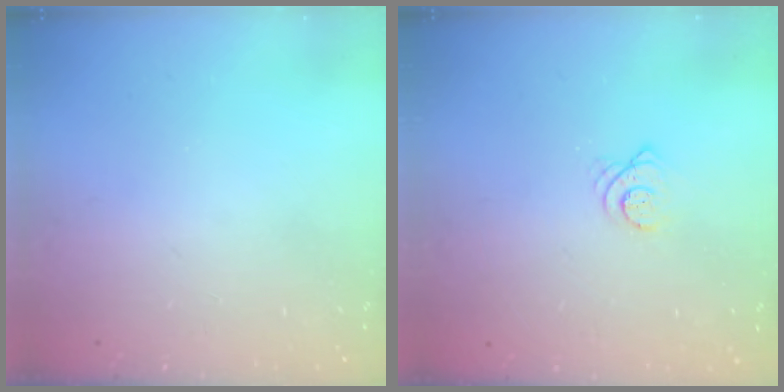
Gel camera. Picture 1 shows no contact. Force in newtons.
{"total": 3.3, "press": 3.3, "slide": 0.3}